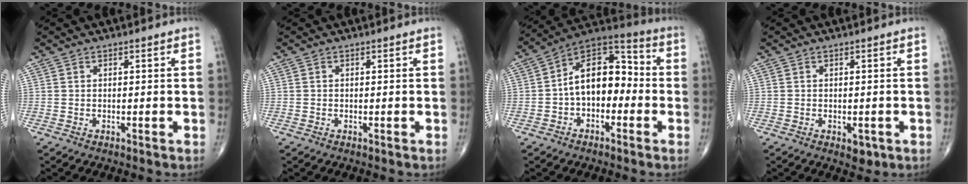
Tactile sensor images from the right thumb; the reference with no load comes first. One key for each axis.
{"total": 0.0}
{"total": 13.4, "fx": -1.5, "fy": 8.5, "fz": 10.3, "tx": -0.129, "ty": 0.048, "tz": -0.042}
{"total": 2.6, "fx": -1.0, "fy": 1.5, "fz": 1.9, "tx": -0.015, "ty": 0.000, "tz": -0.007}